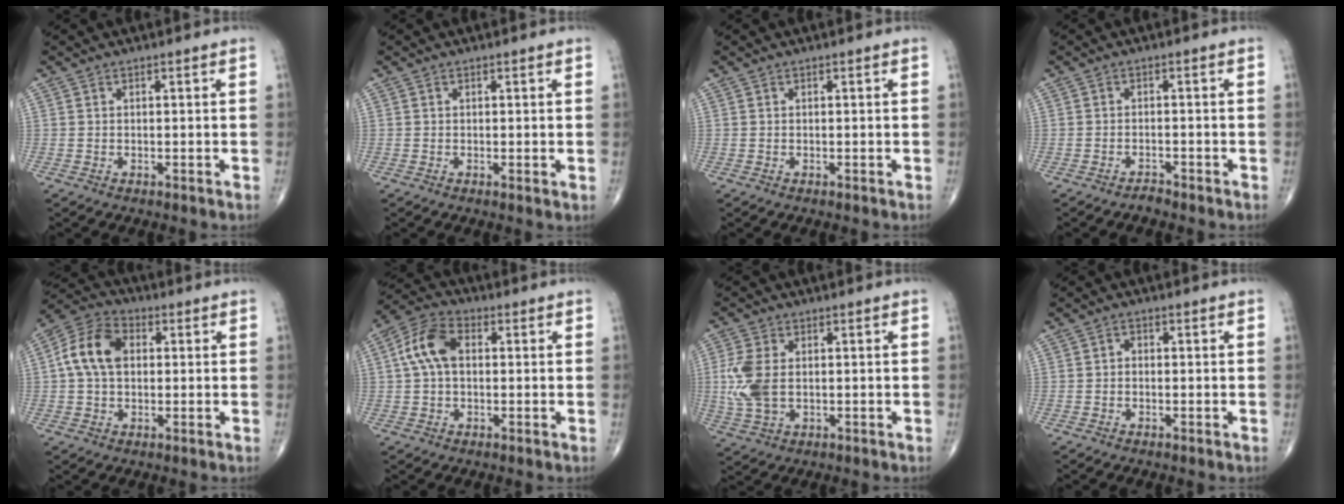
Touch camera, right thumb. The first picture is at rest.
{"total": 0.7, "force": [0.1, 0.2, 0.6], "torque": [-0.010, -0.003, 0.000]}
{"total": 0.0}
{"total": 1.4, "force": [-1.4, 0.3, 0.3], "torque": [-0.010, 0.006, -0.024]}
{"total": 10.4, "force": [1.3, 7.1, 7.4], "torque": [-0.141, 0.026, 0.016]}
{"total": 8.8, "force": [1.1, 5.5, 6.7], "torque": [-0.137, 0.027, 0.014]}
{"total": 8.0, "force": [0.2, 4.9, 6.3], "torque": [-0.153, -0.001, 0.009]}
{"total": 1.1, "force": [-0.2, 0.9, 0.6], "torque": [-0.004, 0.004, -0.008]}